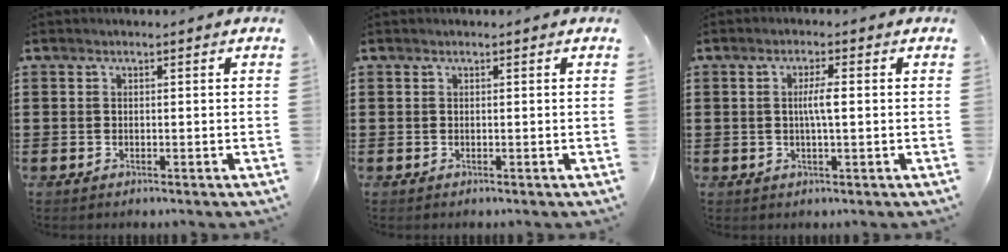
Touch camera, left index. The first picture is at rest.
{"total": 0.0}
{"total": 3.1, "force": [-0.1, 0.5, 3.0], "torque": [-0.056, -0.002, -0.004]}